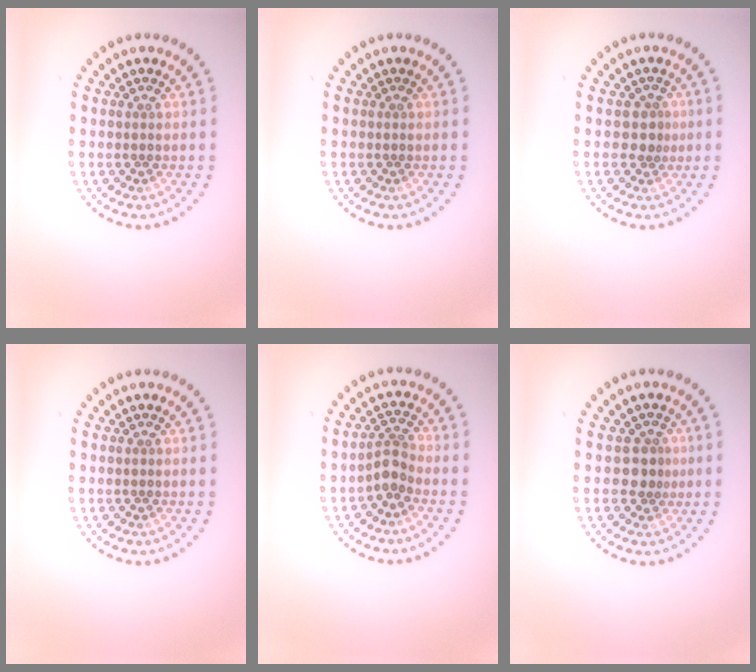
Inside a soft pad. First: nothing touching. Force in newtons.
{"total": 0.0}
{"total": 1.8, "press": 1.3, "slide": 1.2}
{"total": 0.0}
{"total": 2.1, "press": 1.6, "slide": 1.4}
{"total": 1.8, "press": 1.3, "slide": 1.2}